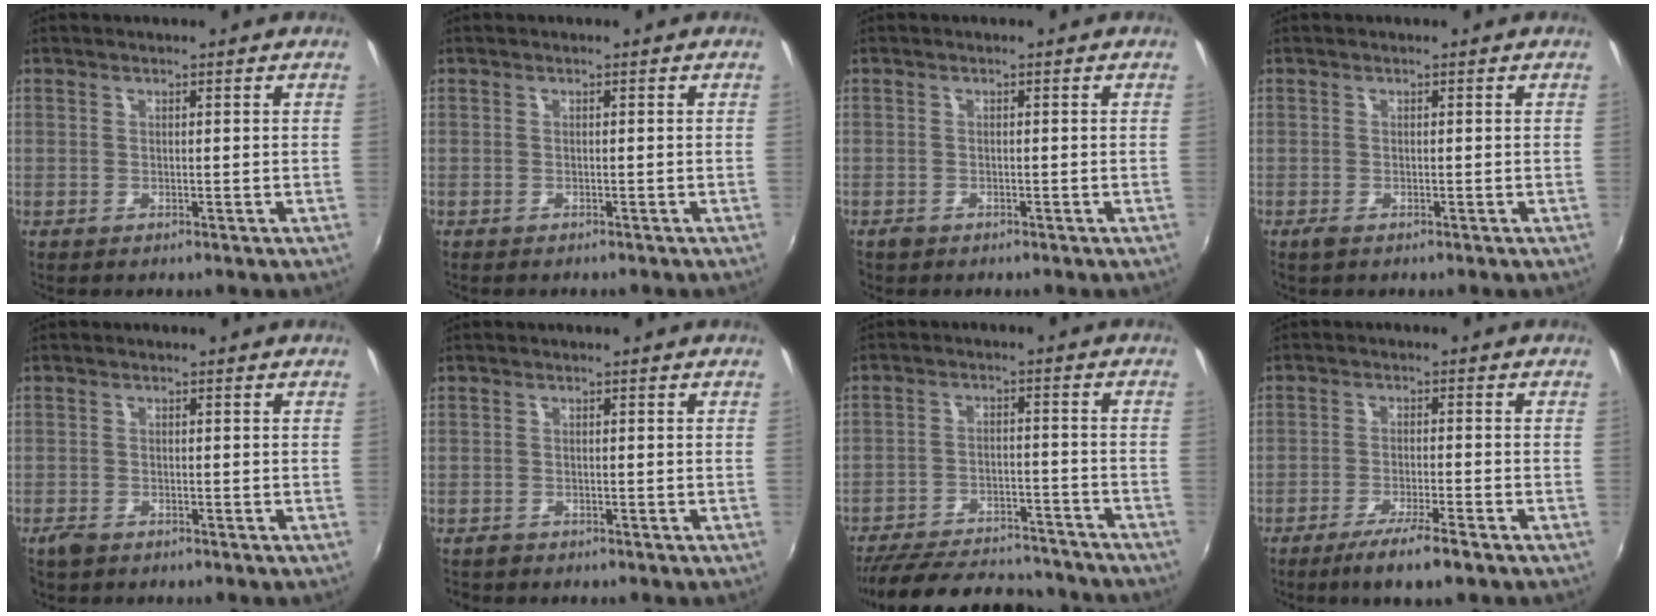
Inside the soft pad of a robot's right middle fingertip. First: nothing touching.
{"total": 0.8, "force": [-0.7, 0.1, 0.3], "torque": [-0.007, -0.002, -0.010]}
{"total": 1.2, "force": [-0.9, 0.7, 0.2], "torque": [-0.007, -0.002, -0.016]}
{"total": 1.3, "force": [-0.9, 0.5, 0.8], "torque": [-0.016, -0.005, -0.018]}
{"total": 2.3, "force": [-1.8, 1.1, 0.8], "torque": [-0.023, -0.004, -0.036]}
{"total": 1.3, "force": [-1.0, 0.7, 0.0], "torque": [-0.005, -0.001, -0.019]}
{"total": 23.0, "force": [-20.0, 6.8, 9.1], "torque": [-0.185, 0.000, -0.269]}
{"total": 6.7, "force": [-4.8, 0.2, 4.8], "torque": [-0.104, -0.008, -0.082]}